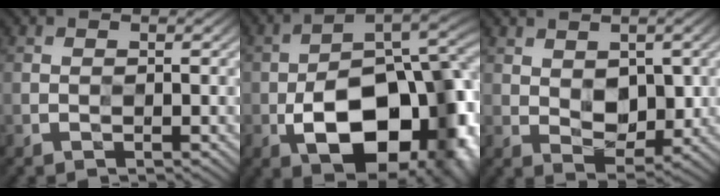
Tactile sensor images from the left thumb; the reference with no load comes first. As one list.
[{"total": 17.0, "force": [-6.1, 9.3, 12.9], "torque": [-0.179, -0.014, -0.084]}, {"total": 3.7, "force": [1.4, 2.4, 2.4], "torque": [-0.051, -0.001, 0.028]}]